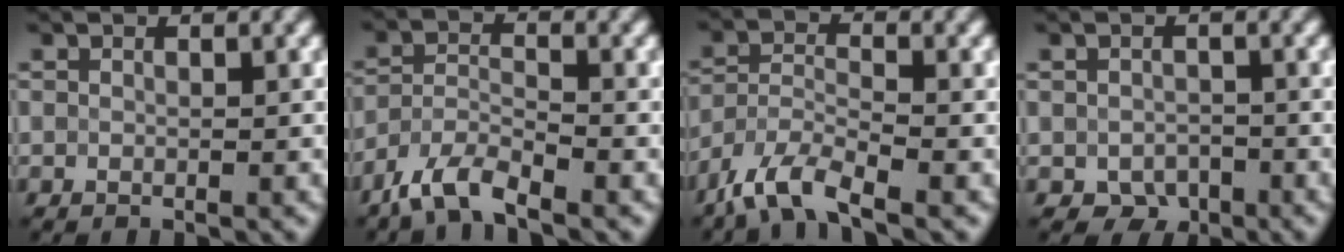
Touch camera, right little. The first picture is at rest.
{"total": 4.3, "force": [-3.4, 1.1, 2.4], "torque": [-0.049, -0.004, -0.076]}
{"total": 5.5, "force": [-4.1, 1.5, 3.3], "torque": [-0.067, -0.007, -0.089]}
{"total": 2.2, "force": [-1.1, 1.6, 0.9], "torque": [-0.014, -0.006, -0.020]}